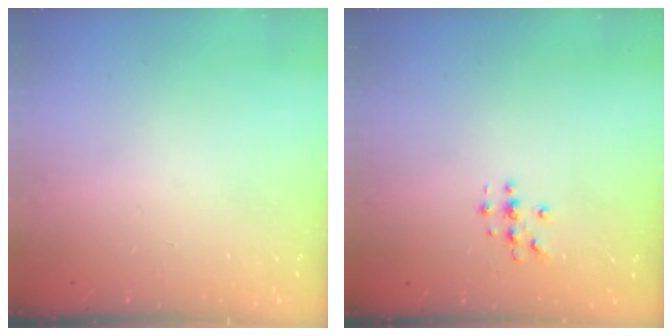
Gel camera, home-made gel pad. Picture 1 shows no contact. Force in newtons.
{"total": 2.9, "press": 2.9, "slide": 0.3}